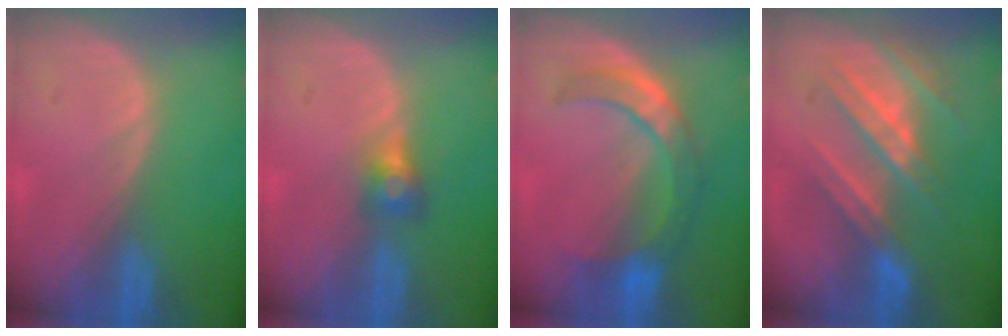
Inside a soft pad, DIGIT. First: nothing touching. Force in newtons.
{"total": 2.8, "press": 2.6, "slide": 1.0}
{"total": 7.1, "press": 7.0, "slide": 1.5}
{"total": 7.8, "press": 7.7, "slide": 1.2}